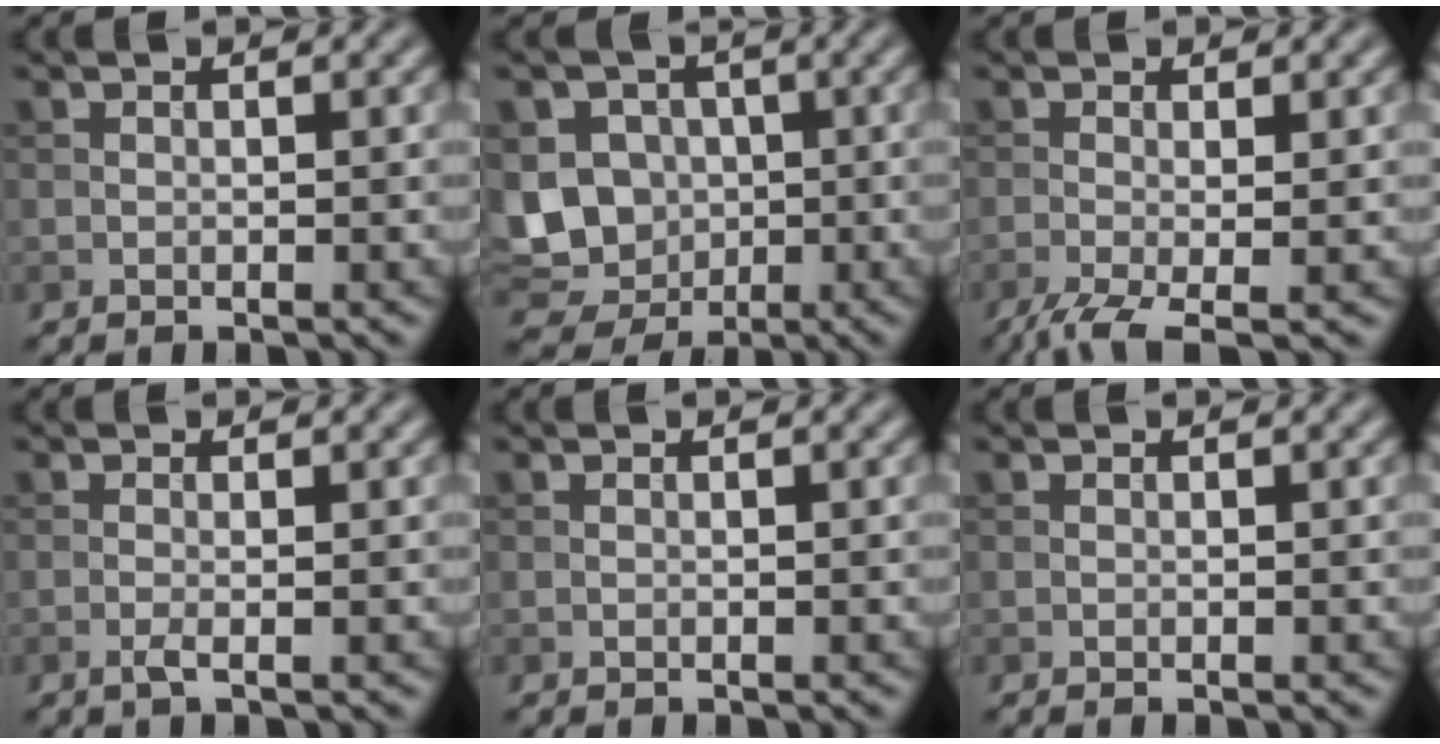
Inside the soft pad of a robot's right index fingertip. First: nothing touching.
{"total": 9.0, "force": [-0.1, 7.8, 4.4], "torque": [-0.060, -0.005, -0.020]}
{"total": 3.6, "force": [-1.9, 0.9, 3.0], "torque": [-0.063, -0.008, -0.042]}
{"total": 1.1, "force": [-0.4, 0.2, 1.0], "torque": [-0.021, -0.002, -0.009]}
{"total": 0.0}
{"total": 0.0}